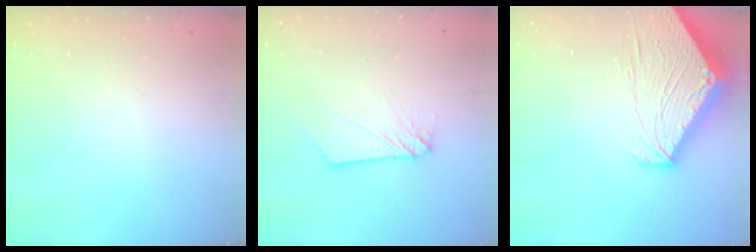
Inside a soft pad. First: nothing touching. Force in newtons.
{"total": 3.6, "press": 3.6, "slide": 0.3}
{"total": 6.7, "press": 6.7, "slide": 0.5}